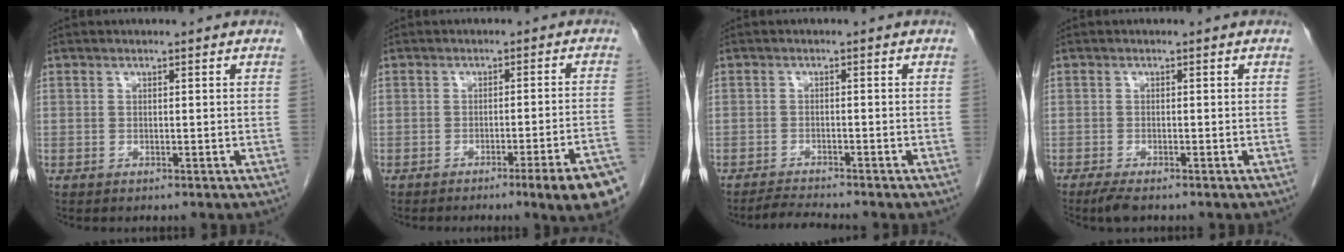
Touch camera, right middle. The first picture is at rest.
{"total": 9.3, "force": [-6.0, -0.9, 7.0], "torque": [-0.068, -0.006, -0.081]}
{"total": 3.1, "force": [-3.0, -0.6, 0.7], "torque": [-0.018, -0.017, -0.051]}
{"total": 2.6, "force": [-2.0, 0.4, 1.6], "torque": [-0.034, -0.008, -0.034]}